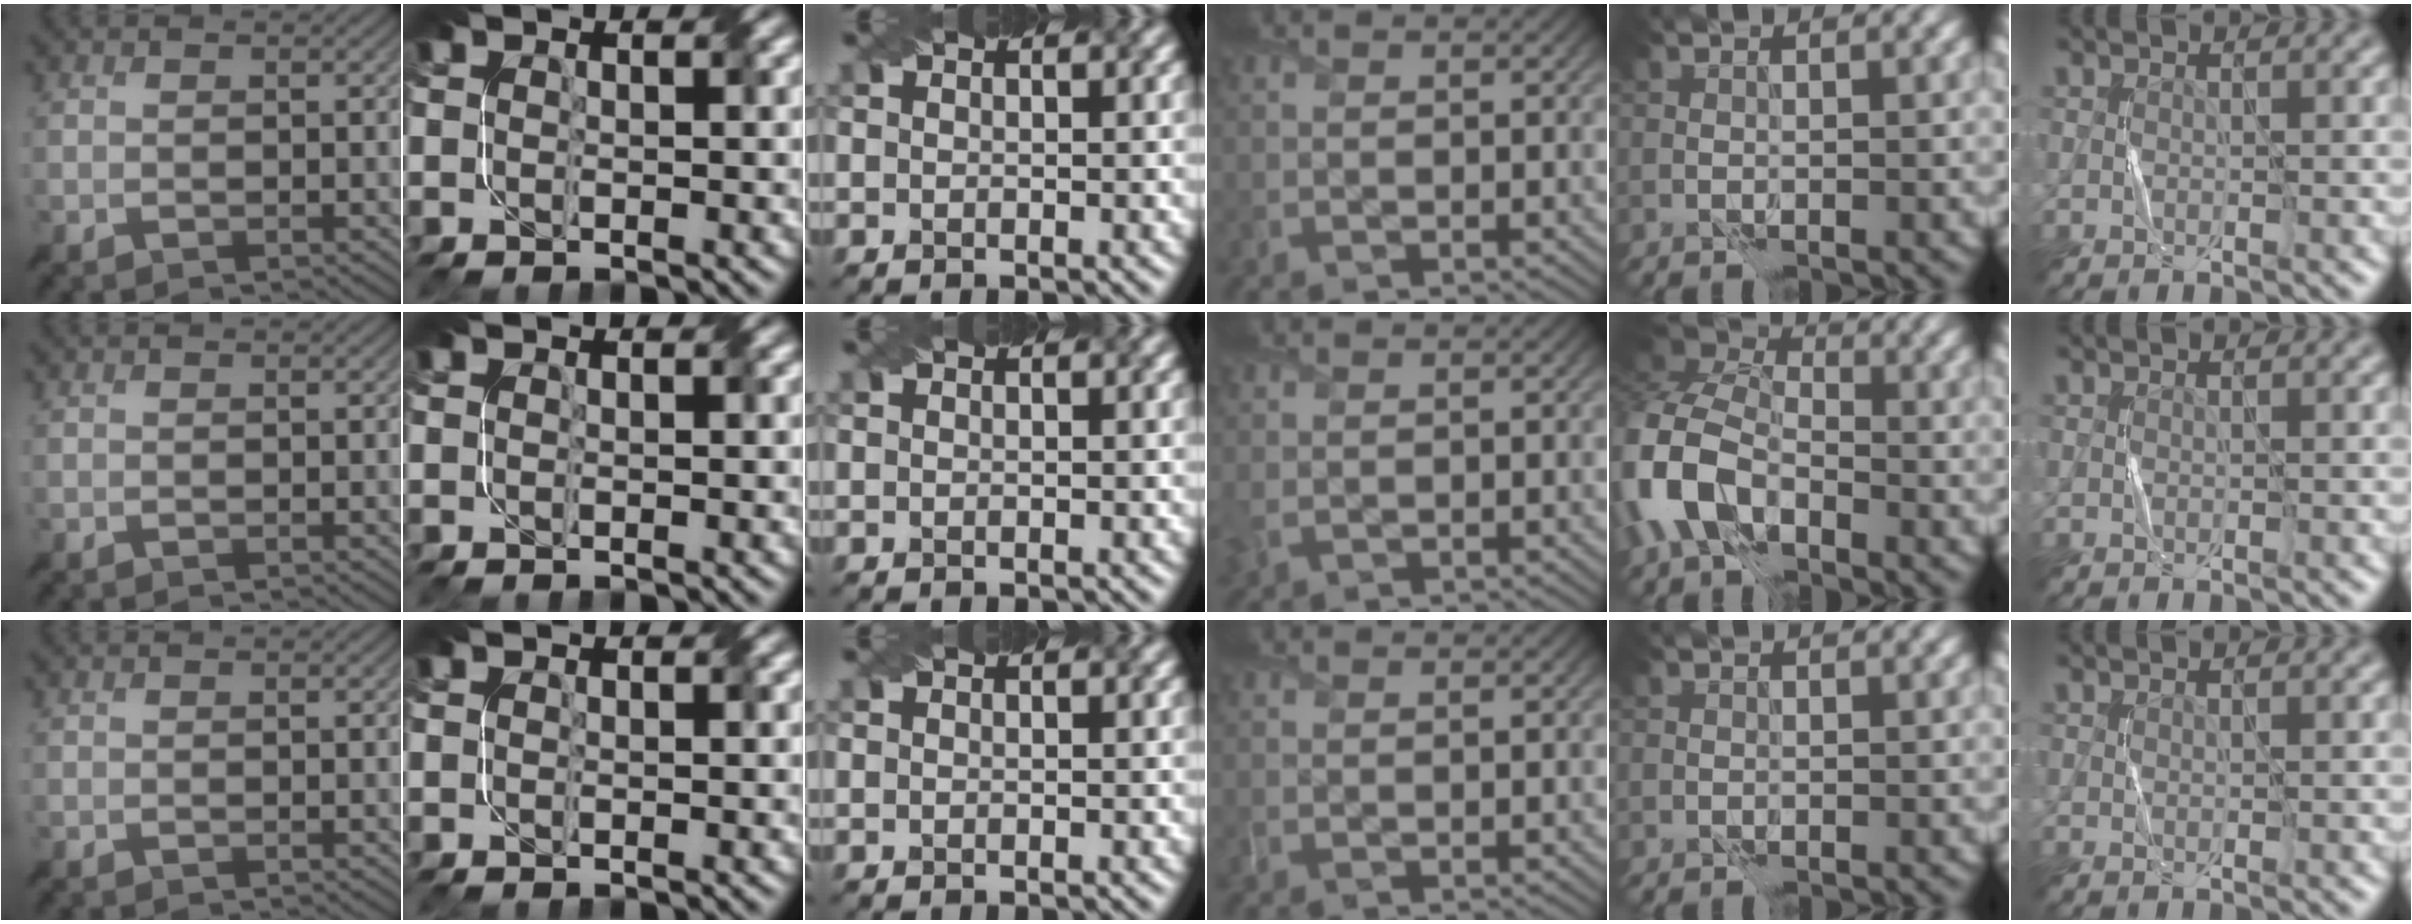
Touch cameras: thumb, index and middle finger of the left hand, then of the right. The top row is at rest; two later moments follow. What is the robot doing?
{"motion": "fold", "object": "file"}